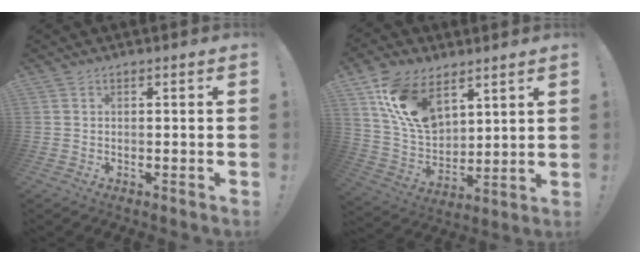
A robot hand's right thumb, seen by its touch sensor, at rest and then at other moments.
{"total": 16.6, "force": [9.0, 10.2, 9.5], "torque": [-0.189, -0.045, 0.171]}